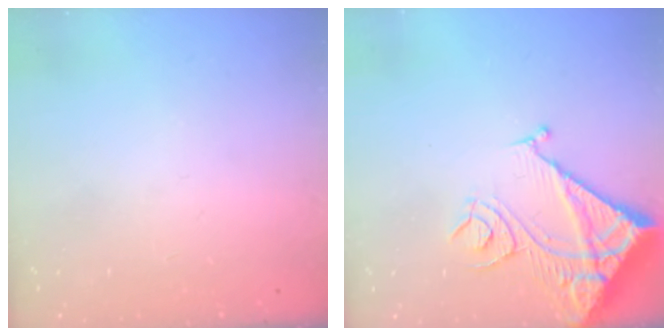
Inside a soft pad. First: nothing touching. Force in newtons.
{"total": 13.7, "press": 13.6, "slide": 1.6}